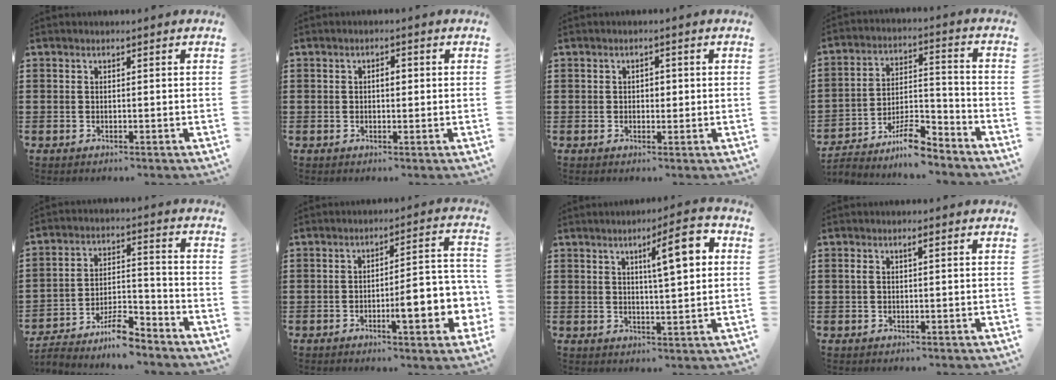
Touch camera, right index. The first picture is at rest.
{"total": 1.8, "force": [0.1, 0.8, 1.6], "torque": [-0.032, 0.005, -0.001]}
{"total": 1.3, "force": [0.0, 0.9, 0.9], "torque": [-0.019, 0.007, -0.003]}
{"total": 8.9, "force": [-7.2, 2.5, 4.7], "torque": [-0.072, 0.029, -0.131]}
{"total": 8.1, "force": [-6.7, 1.9, 4.1], "torque": [-0.064, 0.022, -0.125]}
{"total": 8.1, "force": [-2.8, 2.0, 7.3], "torque": [-0.102, -0.012, -0.047]}
{"total": 8.3, "force": [2.8, 1.7, 7.6], "torque": [-0.120, -0.005, 0.036]}
{"total": 1.2, "force": [0.2, 0.2, 1.1], "torque": [-0.022, 0.004, 0.002]}